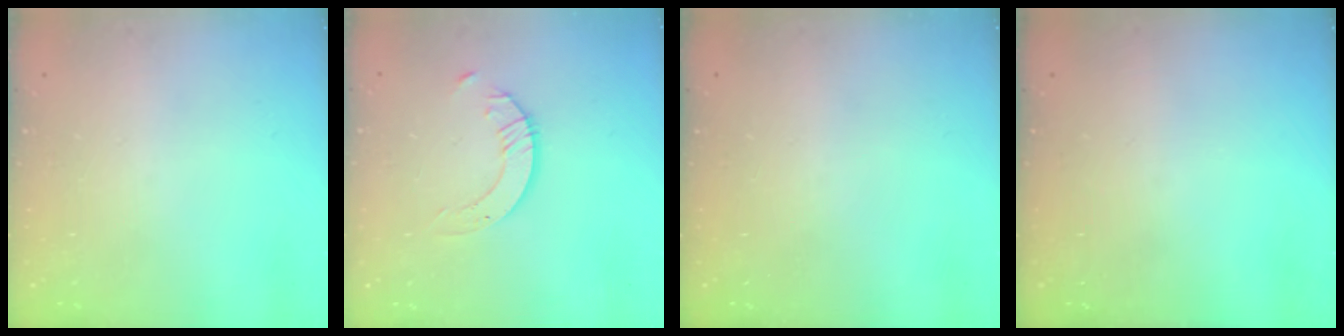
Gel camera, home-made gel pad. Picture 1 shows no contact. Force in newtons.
{"total": 2.1, "press": 2.1, "slide": 0.2}
{"total": 0.0}
{"total": 0.0}